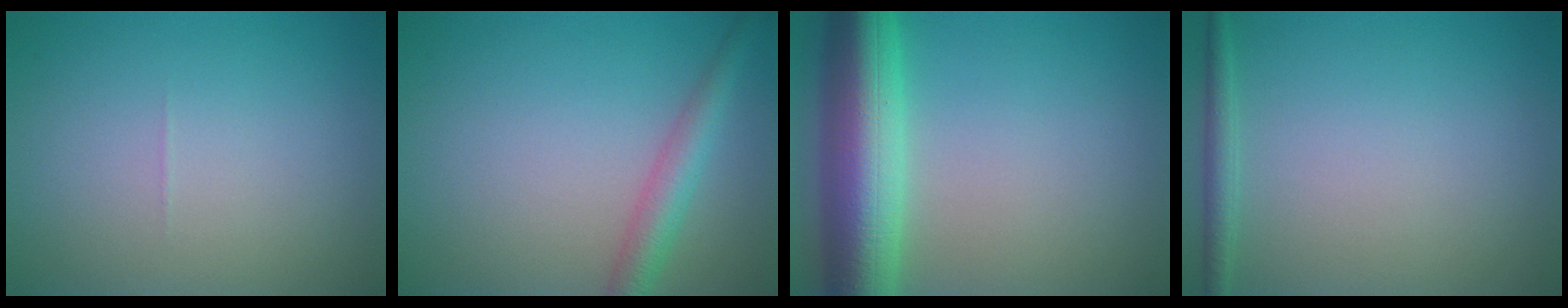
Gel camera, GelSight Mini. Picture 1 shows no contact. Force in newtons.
{"total": 3.1, "press": 3.1, "slide": 0.1}
{"total": 9.5, "press": 9.5, "slide": 0.1}
{"total": 1.4, "press": 1.4, "slide": 0.1}